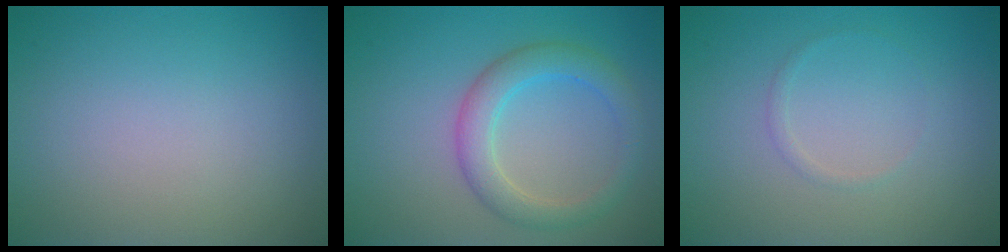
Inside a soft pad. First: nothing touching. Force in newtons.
{"total": 3.6, "press": 3.6, "slide": 0.2}
{"total": 0.6, "press": 0.6, "slide": 0.1}